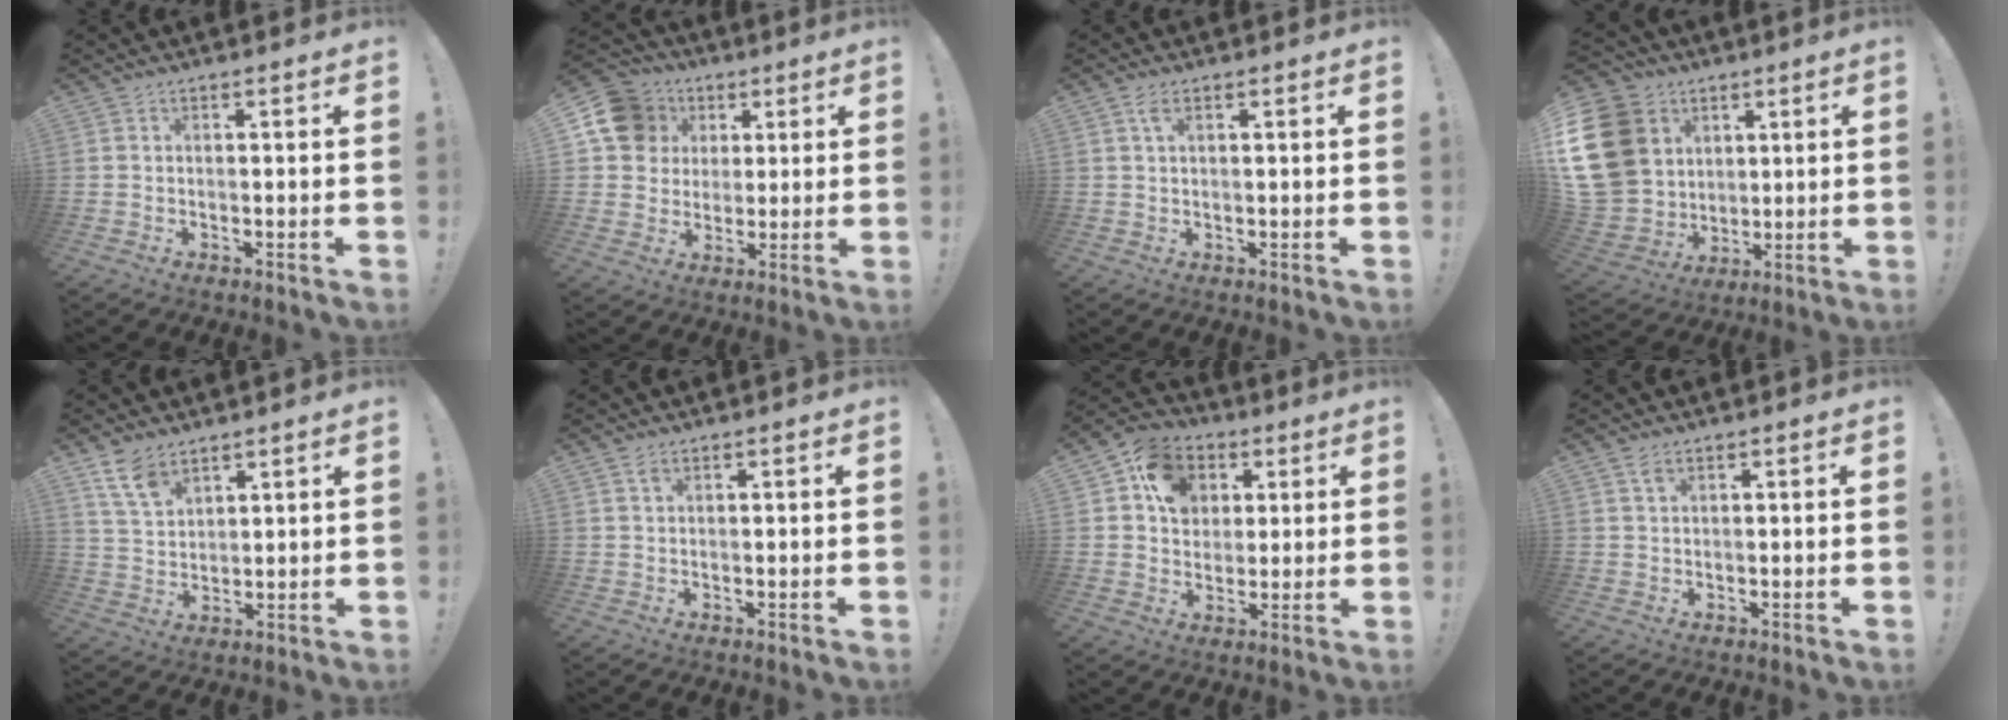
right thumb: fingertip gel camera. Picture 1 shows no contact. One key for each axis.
{"total": 14.5, "fx": 4.9, "fy": 12.5, "fz": 5.4, "tx": -0.075, "ty": -0.012, "tz": 0.103}
{"total": 2.7, "fx": 1.2, "fy": 1.3, "fz": 2.0, "tx": -0.033, "ty": -0.001, "tz": 0.019}
{"total": 20.9, "fx": 4.9, "fy": 17.3, "fz": 10.6, "tx": -0.201, "ty": -0.014, "tz": 0.120}
{"total": 8.6, "fx": 6.1, "fy": 4.5, "fz": 4.1, "tx": -0.080, "ty": -0.029, "tz": 0.120}
{"total": 1.6, "fx": 1.0, "fy": 0.7, "fz": 1.0, "tx": -0.018, "ty": -0.002, "tz": 0.019}
{"total": 12.8, "fx": 4.4, "fy": 10.6, "fz": 5.7, "tx": -0.084, "ty": -0.007, "tz": 0.089}
{"total": 2.0, "fx": 1.2, "fy": 0.8, "fz": 1.4, "tx": -0.017, "ty": -0.005, "tz": 0.020}